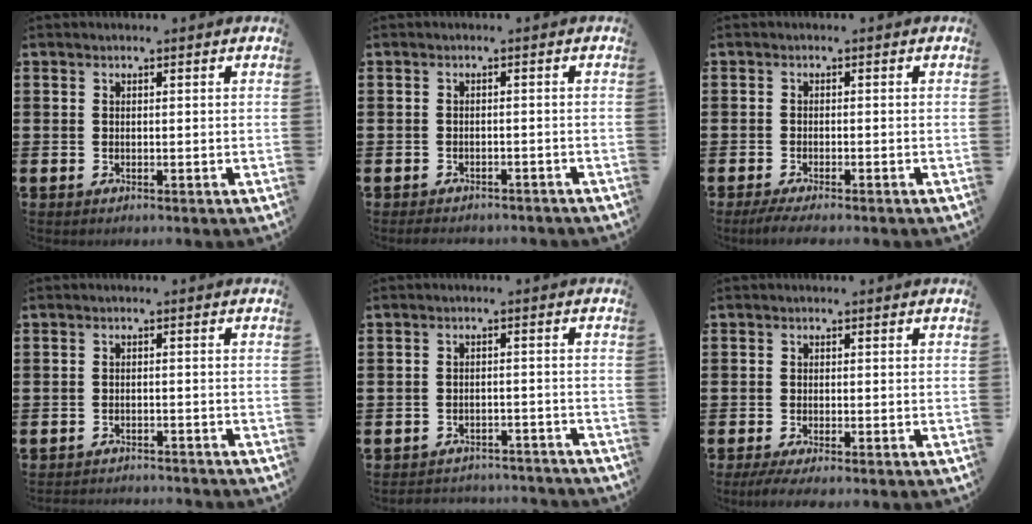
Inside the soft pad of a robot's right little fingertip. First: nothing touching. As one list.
[{"total": 1.2, "force": [-1.2, 0.1, 0.0], "torque": [-0.005, 0.001, -0.026]}, {"total": 1.6, "force": [-1.2, 0.1, 1.0], "torque": [-0.016, 0.000, -0.023]}, {"total": 1.6, "force": [-1.5, -0.1, -0.2], "torque": [0.000, 0.004, -0.033]}, {"total": 2.3, "force": [-2.3, 0.1, -0.3], "torque": [-0.003, 0.004, -0.050]}, {"total": 1.4, "force": [-0.9, 0.1, 1.1], "torque": [-0.017, -0.002, -0.016]}]